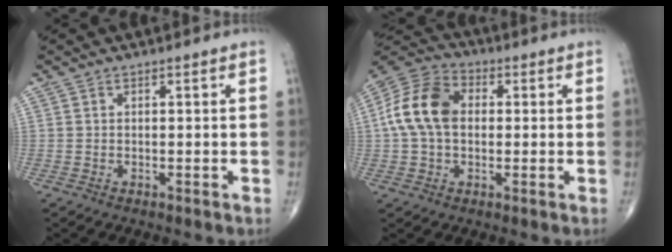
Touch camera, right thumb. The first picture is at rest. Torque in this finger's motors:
{"motor_torque": [0.50, 2.00, 1.06, -0.17, 0.12]}